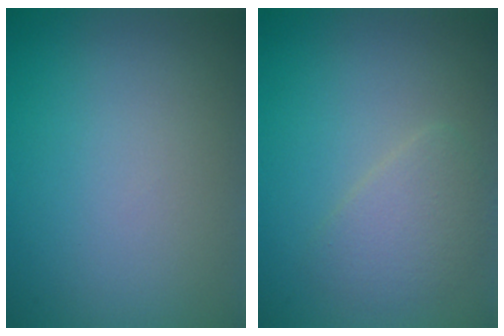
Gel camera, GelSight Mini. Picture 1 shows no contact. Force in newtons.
{"total": 2.5, "press": 2.5, "slide": 0.1}